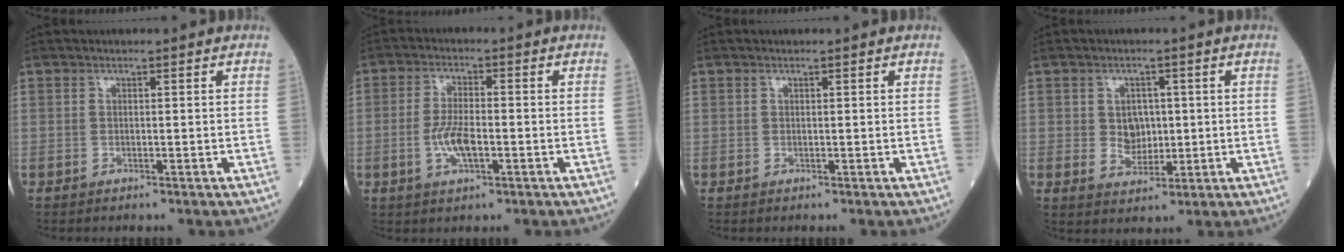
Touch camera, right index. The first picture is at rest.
{"total": 5.5, "force": [-1.5, 1.7, 5.0], "torque": [-0.103, -0.001, -0.029]}
{"total": 0.0}
{"total": 4.0, "force": [0.4, 3.2, 2.4], "torque": [-0.031, 0.004, 0.014]}